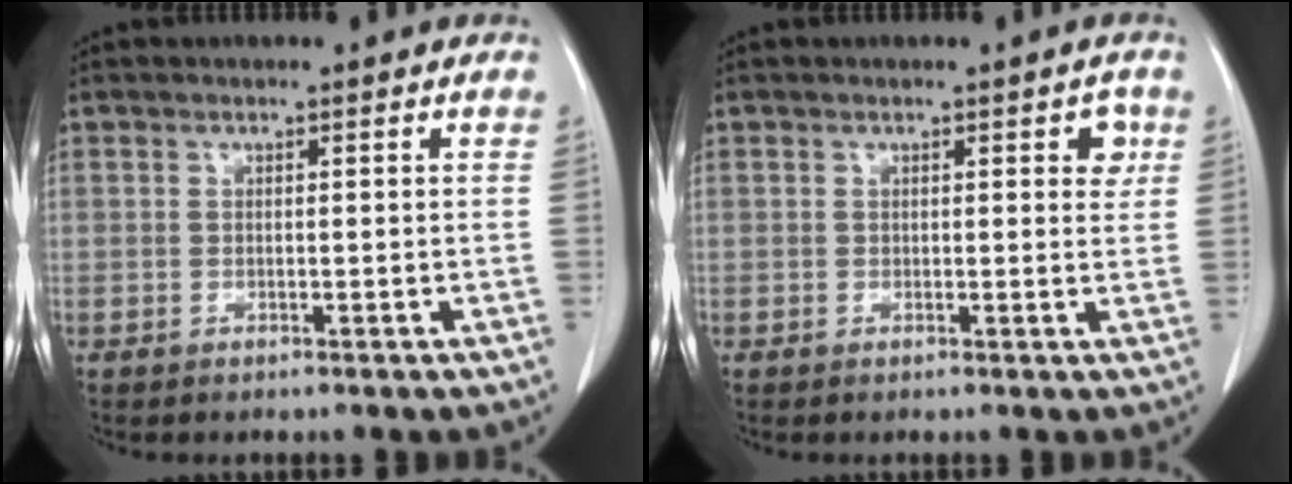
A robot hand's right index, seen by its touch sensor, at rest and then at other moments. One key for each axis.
{"total": 2.6, "fx": 1.0, "fy": 1.1, "fz": 2.1, "tx": -0.017, "ty": 0.002, "tz": 0.009}